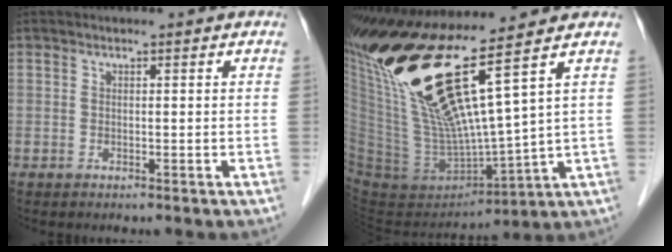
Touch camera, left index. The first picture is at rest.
{"total": 21.1, "force": [10.9, 0.4, 18.1], "torque": [-0.354, -0.012, 0.200]}